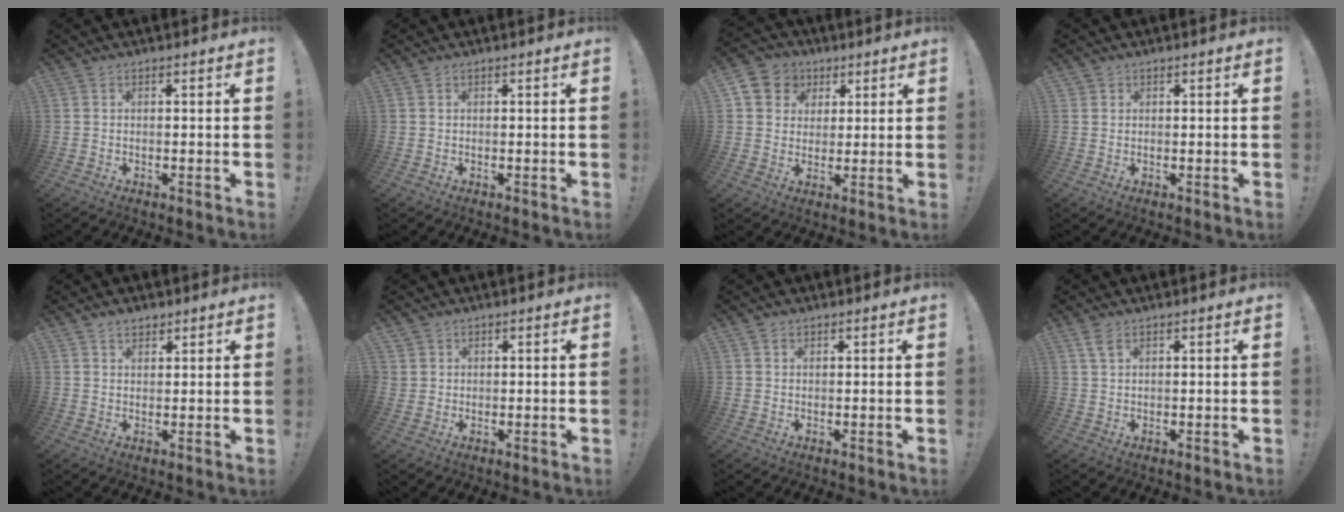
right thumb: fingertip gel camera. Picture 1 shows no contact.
{"total": 0.0}
{"total": 8.6, "force": [2.9, 7.7, 2.3], "torque": [-0.040, -0.006, 0.063]}
{"total": 0.9, "force": [0.7, 0.6, 0.2], "torque": [-0.005, 0.002, 0.014]}
{"total": 2.9, "force": [2.3, 1.6, 0.8], "torque": [-0.005, -0.013, 0.041]}
{"total": 1.8, "force": [1.1, 1.4, 0.2], "torque": [0.000, -0.005, 0.020]}
{"total": 1.0, "force": [0.8, 0.7, 0.2], "torque": [0.000, -0.001, 0.015]}
{"total": 2.8, "force": [1.7, 1.0, 2.0], "torque": [-0.040, -0.002, 0.031]}